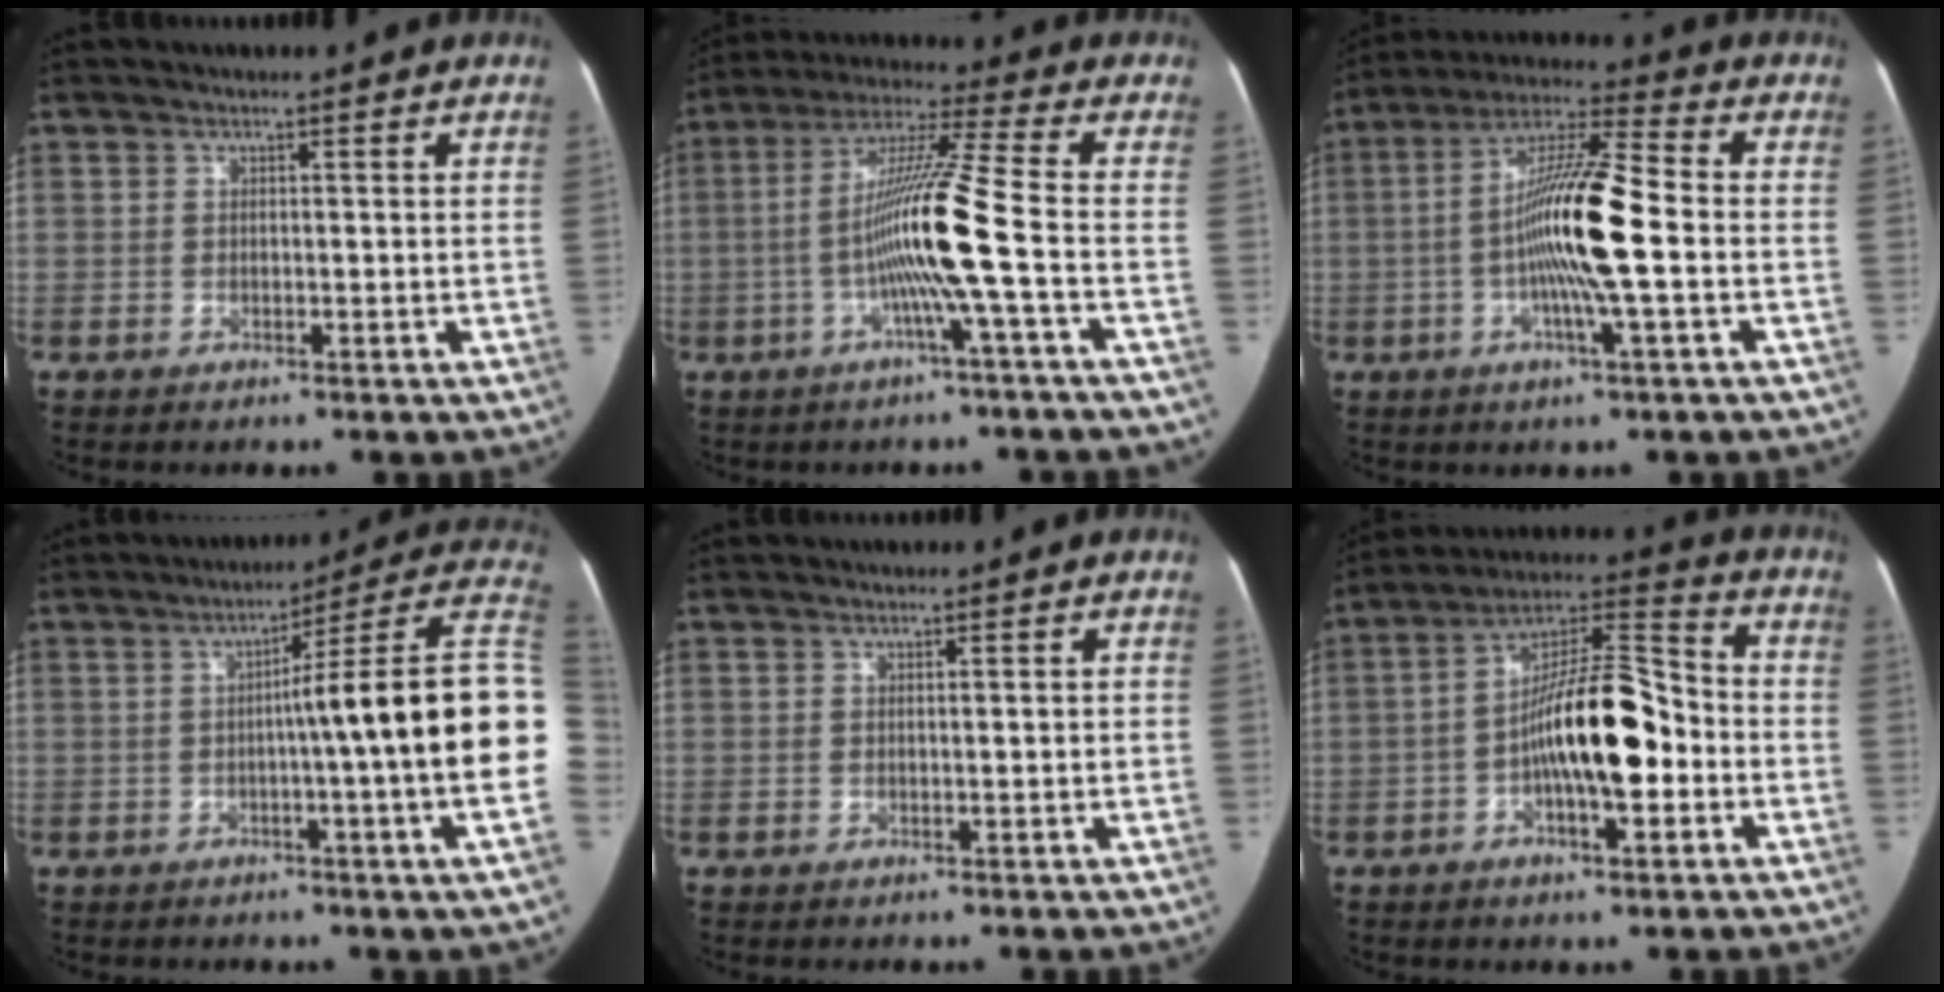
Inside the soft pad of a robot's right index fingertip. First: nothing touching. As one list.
[{"total": 12.1, "force": [-2.8, -2.0, 11.6], "torque": [-0.218, 0.006, -0.058]}, {"total": 13.3, "force": [-1.9, 0.7, 13.1], "torque": [-0.247, 0.008, -0.041]}, {"total": 18.2, "force": [-0.8, -2.0, 18.1], "torque": [-0.188, 0.027, -0.024]}, {"total": 1.0, "force": [0.0, 0.0, 1.0], "torque": [-0.018, 0.002, 0.002]}, {"total": 14.0, "force": [-2.9, 4.1, 13.1], "torque": [-0.237, 0.030, -0.049]}]